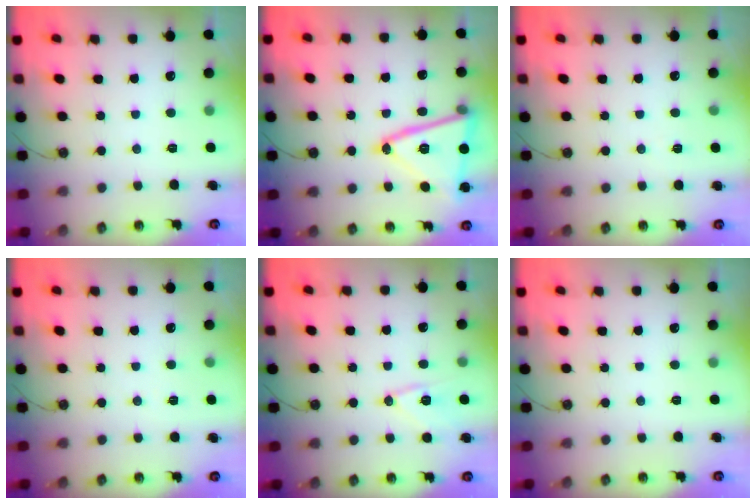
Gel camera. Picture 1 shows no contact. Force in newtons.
{"total": 19.2, "press": 19.0, "slide": 2.4}
{"total": 3.5, "press": 1.6, "slide": 3.1}
{"total": 2.2, "press": 1.9, "slide": 1.1}
{"total": 11.5, "press": 11.5, "slide": 0.2}
{"total": 0.0}